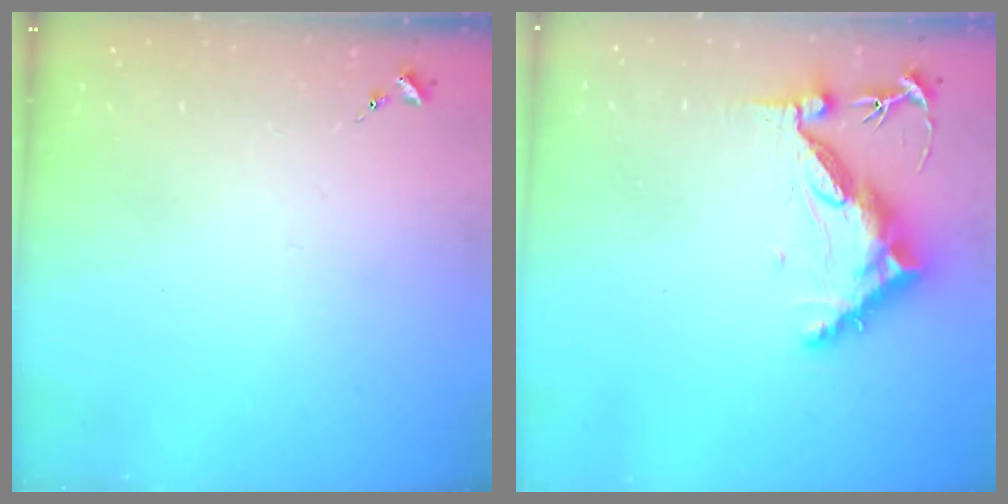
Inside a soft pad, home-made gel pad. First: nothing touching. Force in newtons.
{"total": 10.4, "press": 10.3, "slide": 0.9}